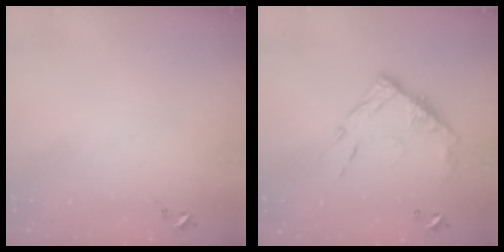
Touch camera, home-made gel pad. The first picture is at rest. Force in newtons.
{"total": 14.5, "press": 14.4, "slide": 1.3}